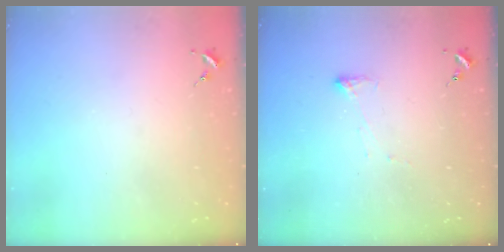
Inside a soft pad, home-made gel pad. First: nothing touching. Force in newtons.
{"total": 4.1, "press": 4.1, "slide": 0.8}